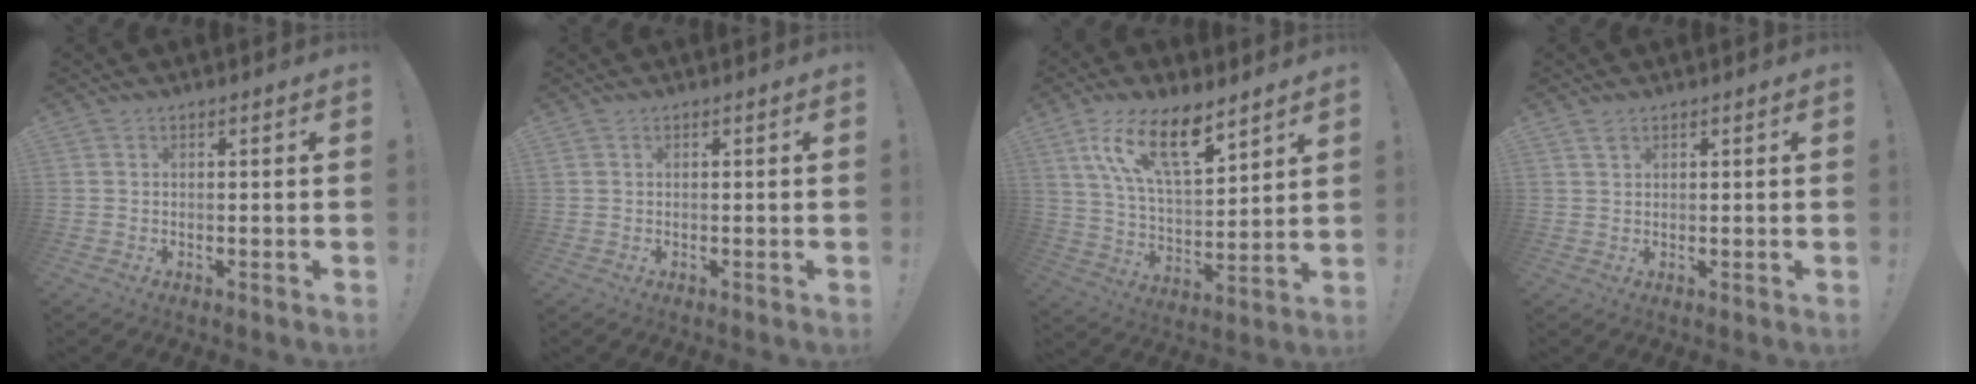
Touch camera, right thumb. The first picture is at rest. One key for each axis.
{"total": 0.0}
{"total": 17.3, "fx": 10.6, "fy": 5.9, "fz": 12.3, "tx": -0.232, "ty": -0.056, "tz": 0.183}
{"total": 1.5, "fx": 1.1, "fy": 0.7, "fz": 0.7, "tx": -0.003, "ty": -0.006, "tz": 0.019}